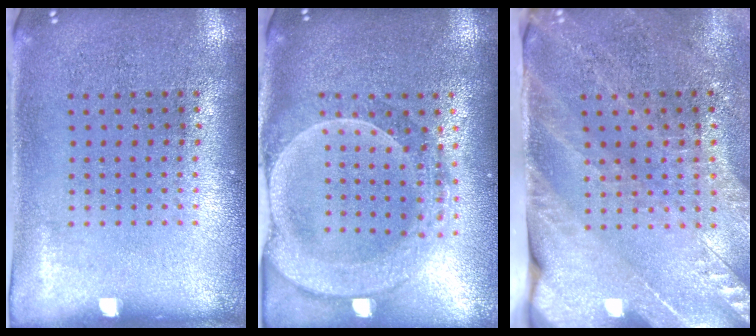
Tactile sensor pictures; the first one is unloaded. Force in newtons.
{"total": 2.4, "press": 2.2, "slide": 1.1}
{"total": 3.5, "press": 3.0, "slide": 1.8}